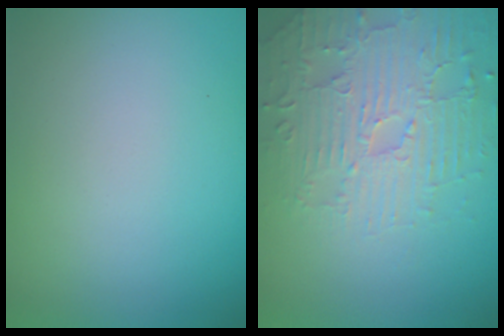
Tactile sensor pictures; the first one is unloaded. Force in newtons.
{"total": 4.6, "press": 3.7, "slide": 2.7}